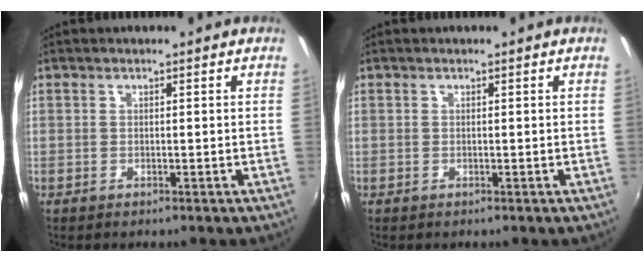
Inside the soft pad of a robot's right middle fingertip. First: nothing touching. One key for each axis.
{"total": 0.0}